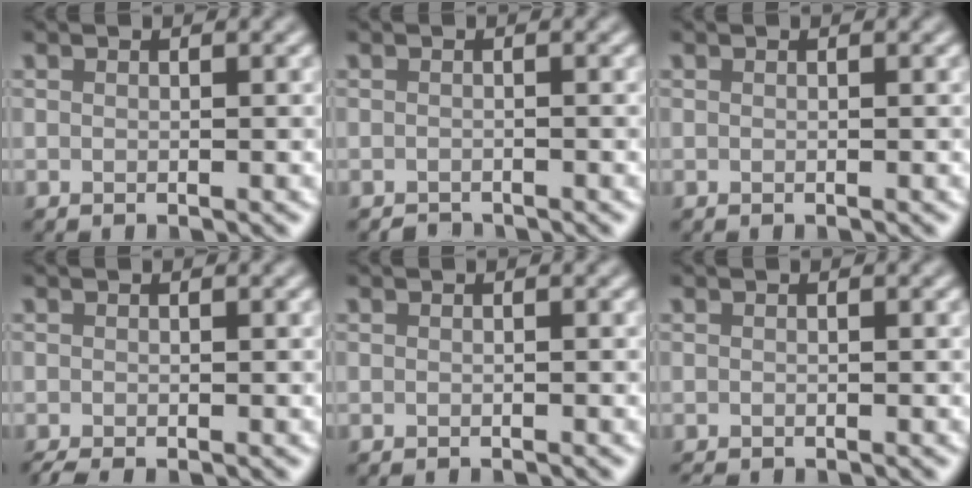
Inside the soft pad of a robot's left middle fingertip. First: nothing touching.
{"total": 1.0, "force": [-0.9, 0.2, 0.0], "torque": [0.002, -0.001, -0.017]}
{"total": 0.0}
{"total": 1.4, "force": [-1.2, 0.2, 0.8], "torque": [-0.010, -0.006, -0.021]}
{"total": 0.6, "force": [-0.6, 0.0, 0.2], "torque": [0.003, 0.001, -0.007]}
{"total": 0.7, "force": [-0.7, 0.0, 0.0], "torque": [0.006, -0.004, -0.010]}